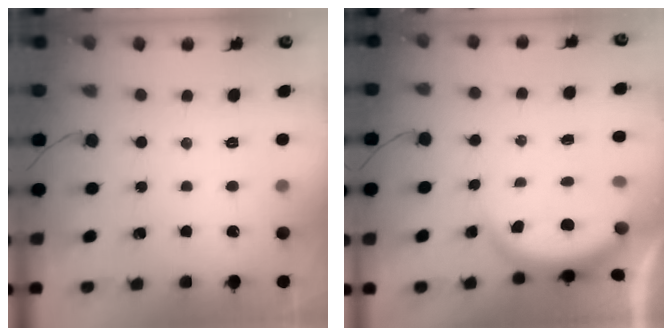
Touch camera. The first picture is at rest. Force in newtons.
{"total": 4.6, "press": 4.6, "slide": 0.7}